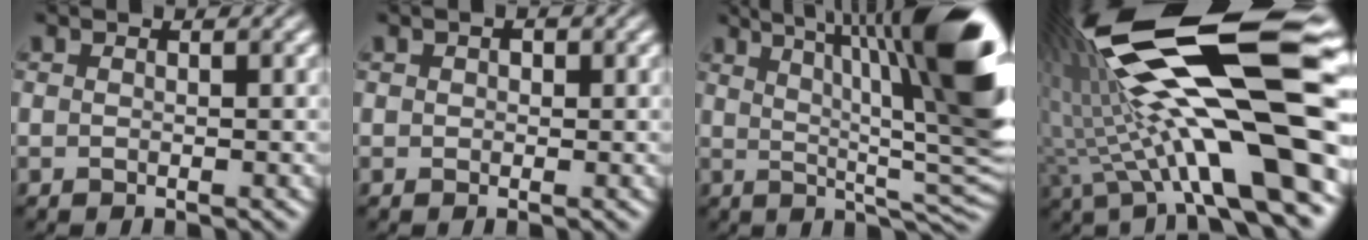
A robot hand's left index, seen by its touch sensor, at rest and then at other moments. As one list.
[{"total": 0.0}, {"total": 13.2, "force": [4.3, 2.8, 12.2], "torque": [-0.168, 0.014, 0.079]}, {"total": 19.1, "force": [3.3, 5.4, 18.0], "torque": [-0.306, 0.019, 0.069]}]